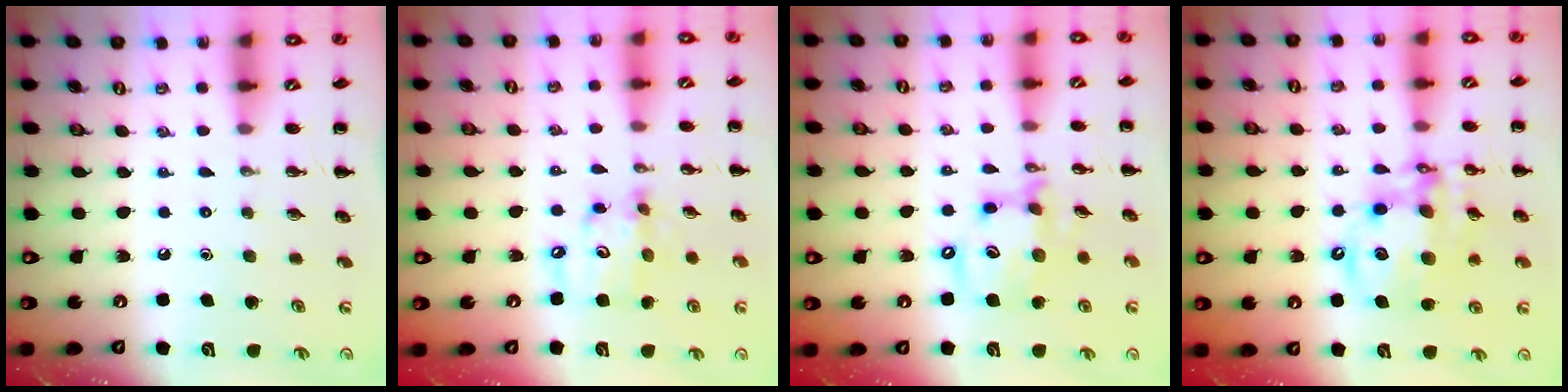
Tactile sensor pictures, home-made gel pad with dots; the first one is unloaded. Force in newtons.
{"total": 8.9, "press": 8.7, "slide": 1.8}
{"total": 12.8, "press": 12.4, "slide": 3.1}
{"total": 14.2, "press": 13.7, "slide": 3.8}